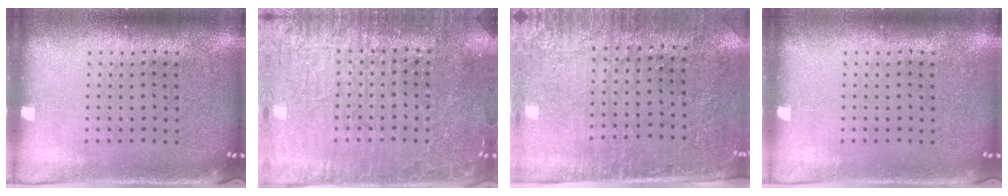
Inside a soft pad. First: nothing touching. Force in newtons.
{"total": 4.1, "press": 3.9, "slide": 1.1}
{"total": 2.9, "press": 2.5, "slide": 1.5}
{"total": 0.0}